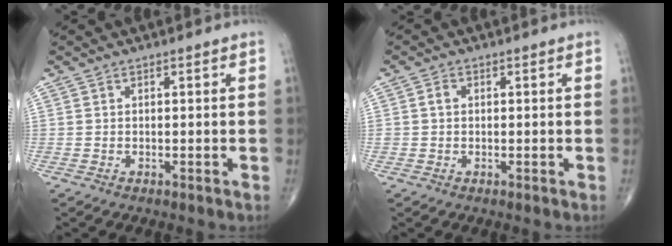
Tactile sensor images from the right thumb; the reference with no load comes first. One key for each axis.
{"total": 1.5, "fx": 0.1, "fy": 1.2, "fz": 0.9, "tx": -0.011, "ty": 0.004, "tz": 0.001}